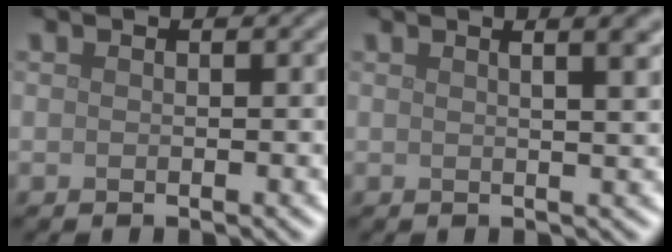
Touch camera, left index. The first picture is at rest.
{"total": 5.7, "force": [2.8, 2.4, 4.3], "torque": [-0.021, 0.039, 0.002]}